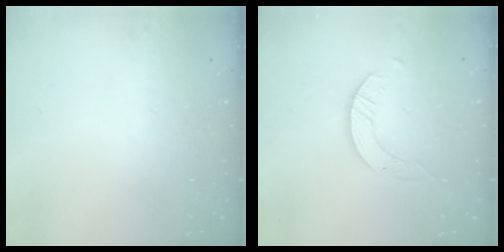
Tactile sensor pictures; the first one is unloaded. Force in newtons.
{"total": 2.9, "press": 2.9, "slide": 0.3}